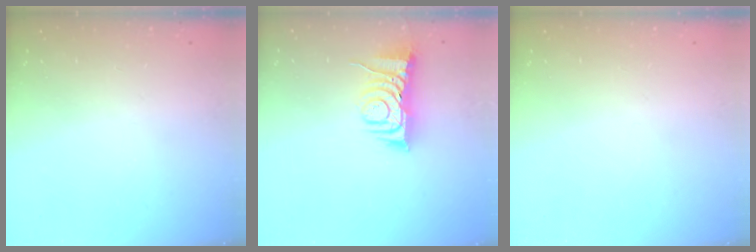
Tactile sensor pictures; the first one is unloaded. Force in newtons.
{"total": 7.3, "press": 7.3, "slide": 0.6}
{"total": 0.0}